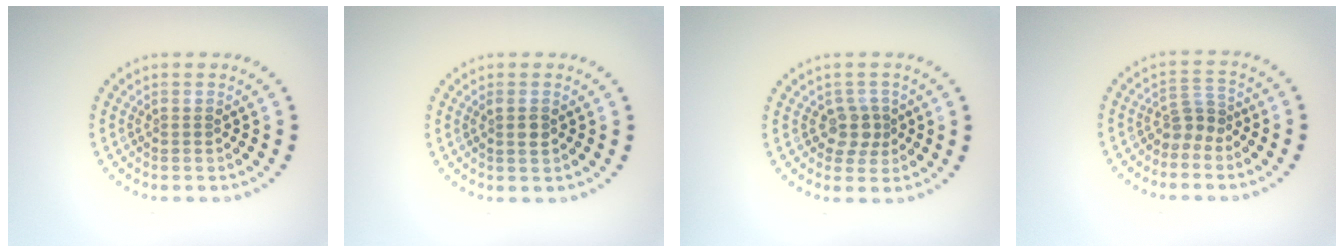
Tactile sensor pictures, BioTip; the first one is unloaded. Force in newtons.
{"total": 1.1, "press": 1.0, "slide": 0.5}
{"total": 2.1, "press": 1.7, "slide": 1.2}
{"total": 2.1, "press": 1.5, "slide": 1.5}